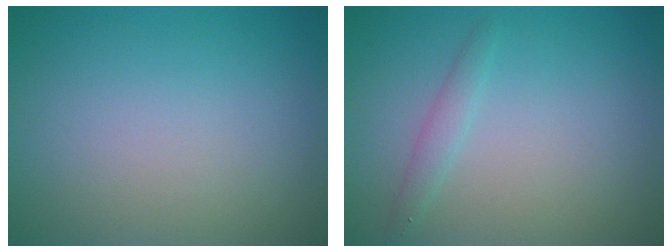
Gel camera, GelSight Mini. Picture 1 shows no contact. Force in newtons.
{"total": 1.3, "press": 1.3, "slide": 0.1}